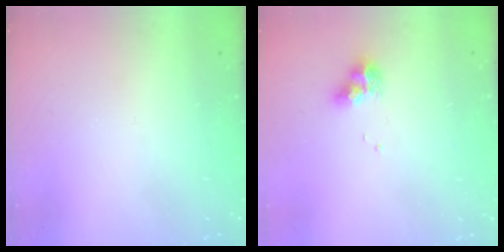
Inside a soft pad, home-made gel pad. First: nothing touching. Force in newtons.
{"total": 7.7, "press": 7.7, "slide": 0.6}